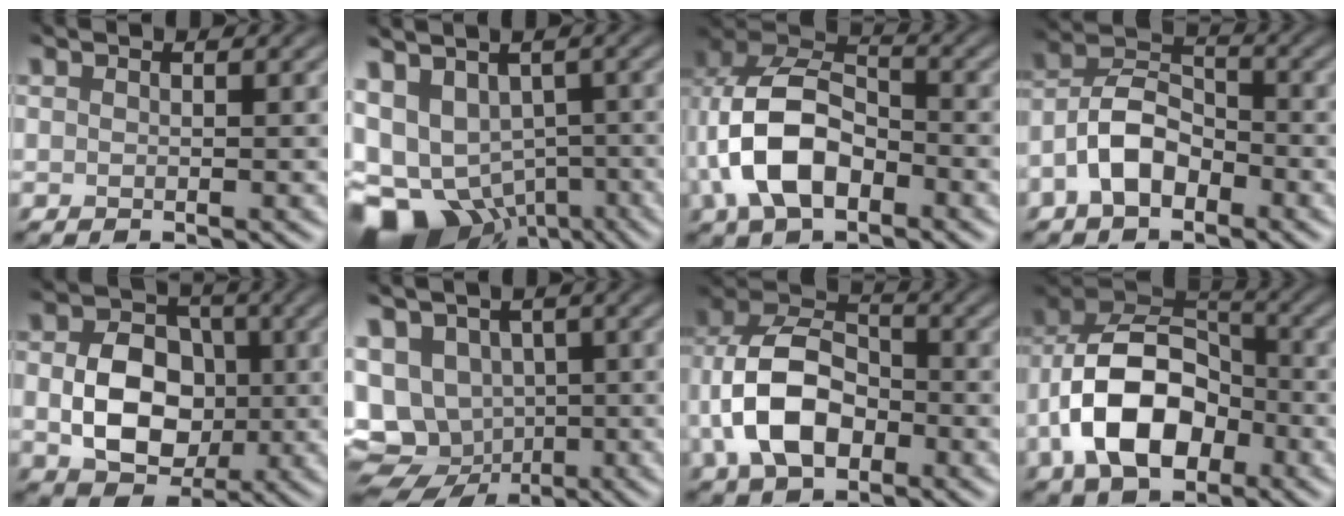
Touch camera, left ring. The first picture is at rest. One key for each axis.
{"total": 10.6, "fx": -2.9, "fy": 7.9, "fz": 6.5, "tx": -0.121, "ty": -0.028, "tz": -0.017}
{"total": 8.1, "fx": -3.4, "fy": 4.9, "fz": 5.4, "tx": -0.121, "ty": 0.004, "tz": -0.068}
{"total": 4.8, "fx": -3.4, "fy": 2.5, "fz": 2.3, "tx": -0.048, "ty": 0.006, "tz": -0.066}
{"total": 6.8, "fx": -1.7, "fy": 5.2, "fz": 4.0, "tx": -0.076, "ty": -0.010, "tz": -0.023}
{"total": 12.6, "fx": -2.8, "fy": 10.7, "fz": 6.1, "tx": -0.146, "ty": -0.020, "tz": -0.034}
{"total": 7.9, "fx": -3.0, "fy": 5.2, "fz": 5.2, "tx": -0.112, "ty": 0.004, "tz": -0.059}
{"total": 9.6, "fx": -4.1, "fy": 6.0, "fz": 6.2, "tx": -0.119, "ty": 0.009, "tz": -0.080}